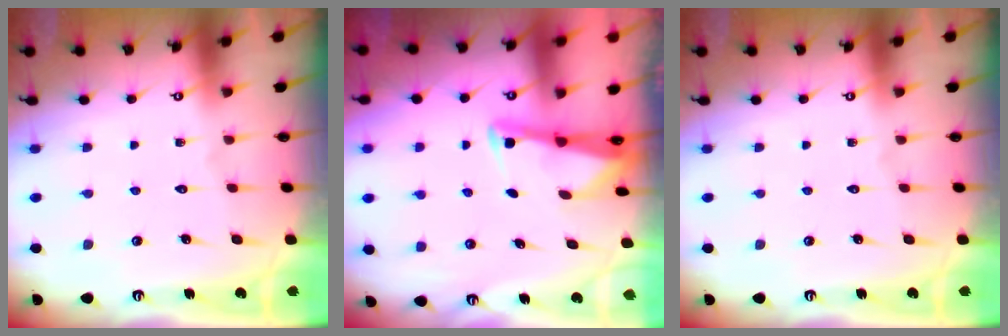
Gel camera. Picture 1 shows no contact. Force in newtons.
{"total": 2.7, "press": 2.7, "slide": 0.2}
{"total": 0.0}